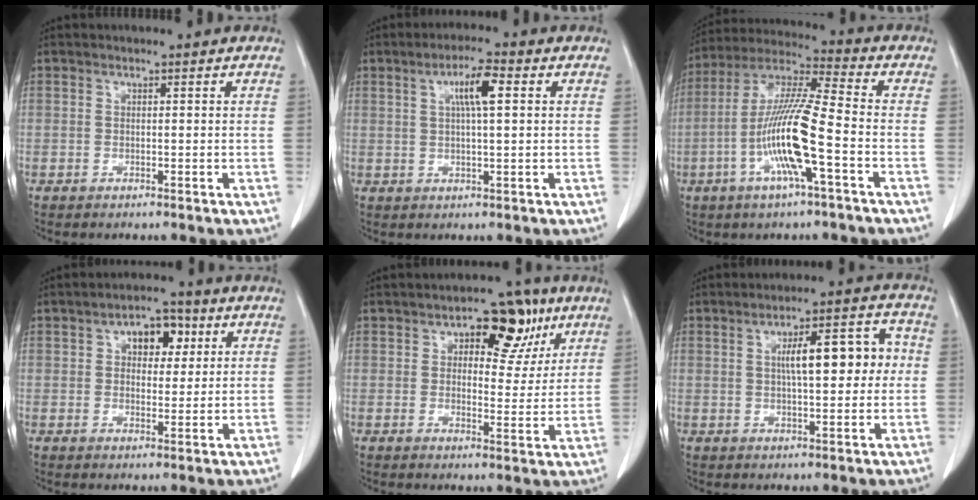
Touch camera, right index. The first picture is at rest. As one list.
[{"total": 5.9, "force": [1.8, 1.0, 5.5], "torque": [-0.102, 0.009, 0.033]}, {"total": 14.5, "force": [-4.1, 0.9, 13.8], "torque": [-0.280, -0.001, -0.084]}, {"total": 6.6, "force": [2.4, 3.6, 5.0], "torque": [-0.080, 0.020, 0.040]}, {"total": 10.8, "force": [5.3, 5.8, 7.5], "torque": [-0.096, 0.023, 0.078]}, {"total": 10.2, "force": [1.3, 3.2, 9.6], "torque": [-0.146, 0.035, 0.023]}]